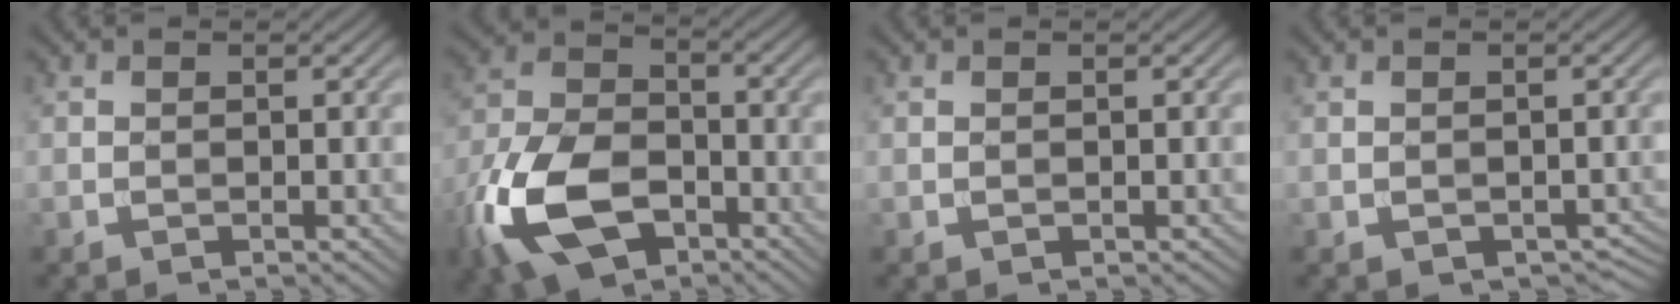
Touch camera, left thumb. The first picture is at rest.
{"total": 14.4, "force": [-7.0, 8.1, 9.6], "torque": [-0.246, -0.027, -0.148]}
{"total": 0.0}
{"total": 1.7, "force": [-0.6, 1.3, 0.9], "torque": [-0.019, -0.013, -0.004]}